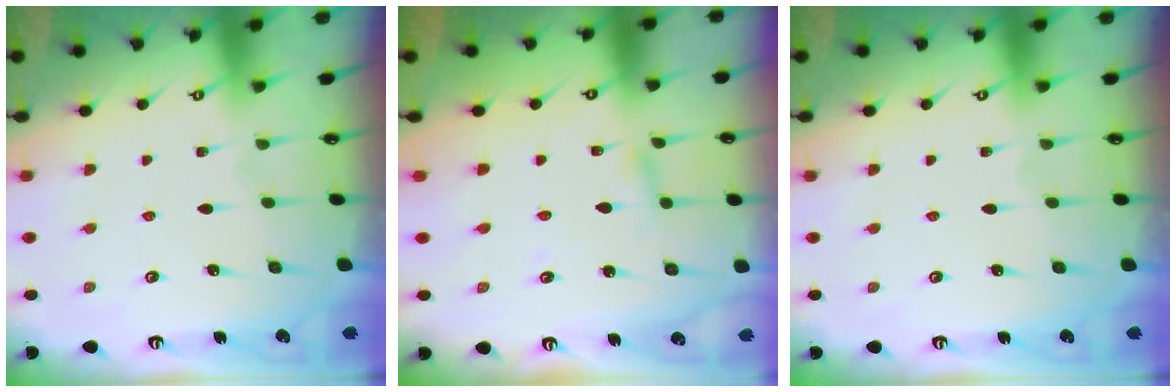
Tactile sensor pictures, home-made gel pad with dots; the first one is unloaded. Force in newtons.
{"total": 2.0, "press": 2.0, "slide": 0.2}
{"total": 0.0}